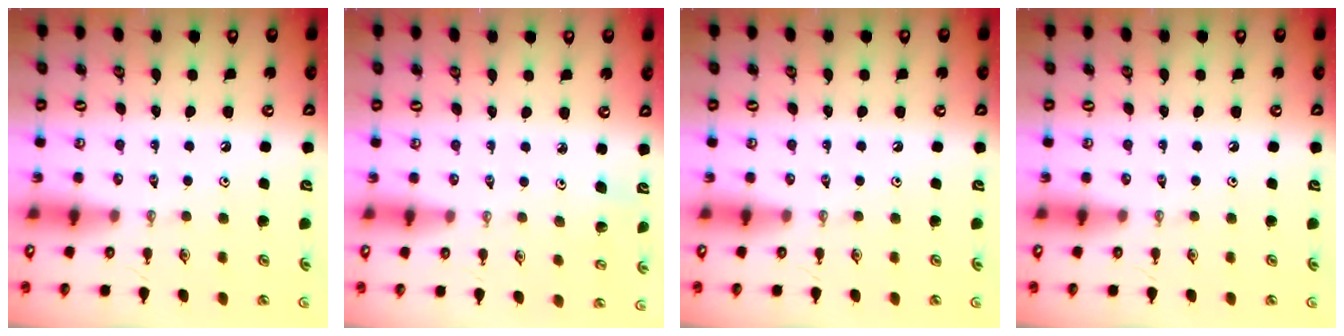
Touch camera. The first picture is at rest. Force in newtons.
{"total": 2.9, "press": 2.8, "slide": 0.8}
{"total": 0.0}
{"total": 0.0}